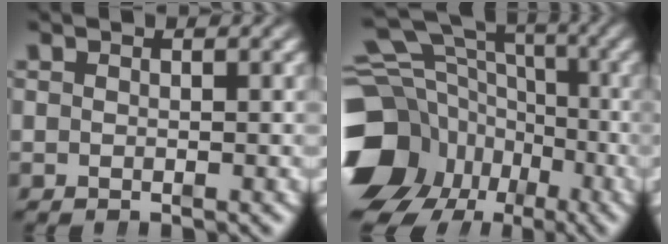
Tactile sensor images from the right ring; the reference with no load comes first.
{"total": 13.6, "force": [-2.8, 11.5, 6.7], "torque": [-0.118, -0.047, -0.041]}